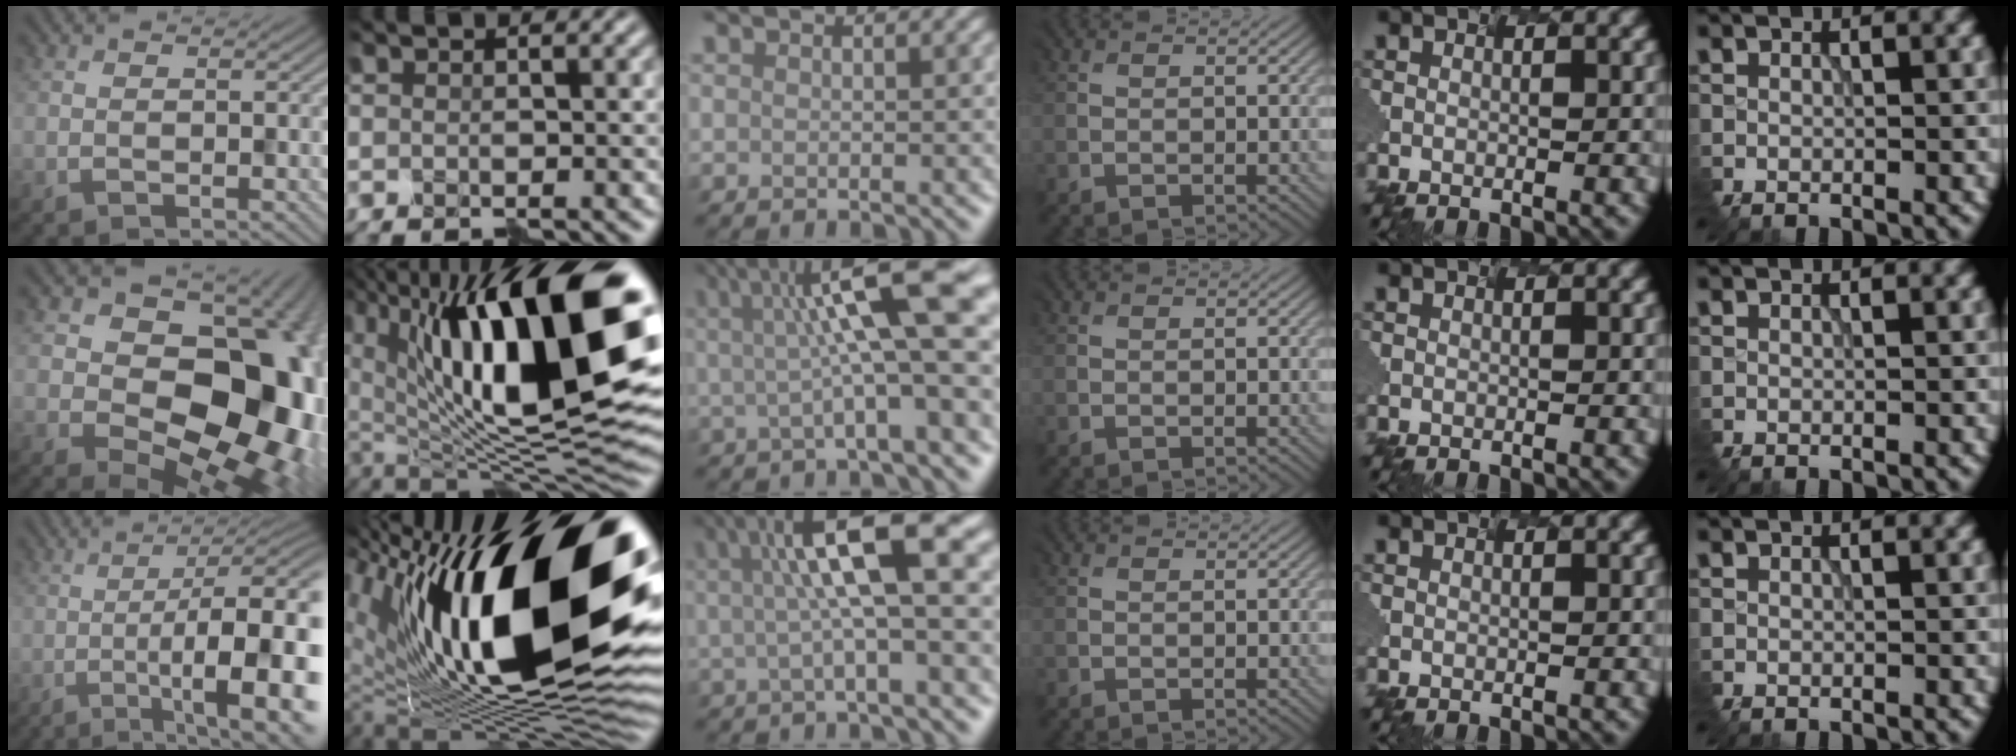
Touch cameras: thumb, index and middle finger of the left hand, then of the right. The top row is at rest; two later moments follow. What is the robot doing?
{"motion": "shake", "object": "plastic piggy bank"}